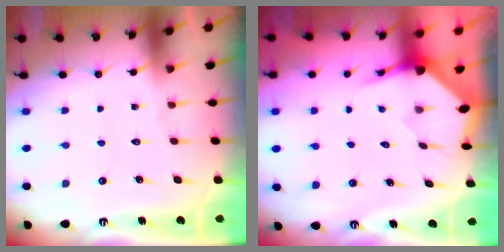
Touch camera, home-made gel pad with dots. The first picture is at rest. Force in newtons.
{"total": 3.5, "press": 3.4, "slide": 0.5}